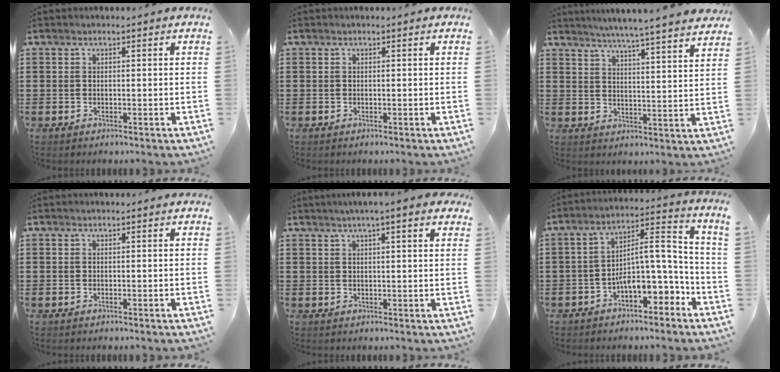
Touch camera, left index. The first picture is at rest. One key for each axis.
{"total": 0.0}
{"total": 4.7, "fx": 4.4, "fy": -1.1, "fz": 1.2, "tx": -0.041, "ty": -0.032, "tz": 0.073}
{"total": 0.0}
{"total": 2.9, "fx": 2.1, "fy": 0.3, "fz": 1.9, "tx": -0.045, "ty": 0.007, "tz": 0.037}
{"total": 7.9, "fx": -4.8, "fy": 2.2, "fz": 5.9, "tx": -0.093, "ty": 0.002, "tz": -0.092}